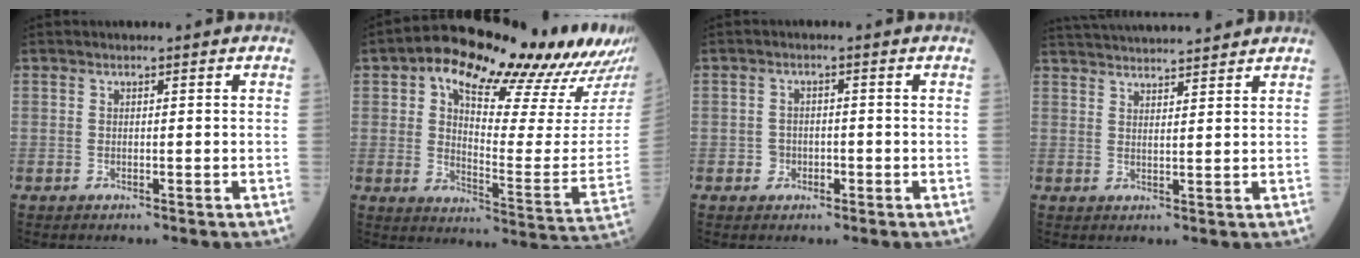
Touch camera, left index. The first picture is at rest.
{"total": 23.8, "force": [18.0, 4.8, 14.8], "torque": [-0.210, -0.016, 0.233]}
{"total": 1.8, "force": [-0.7, 1.6, 0.5], "torque": [-0.006, 0.007, -0.006]}
{"total": 14.3, "force": [13.6, 1.0, 4.6], "torque": [-0.087, 0.036, 0.208]}